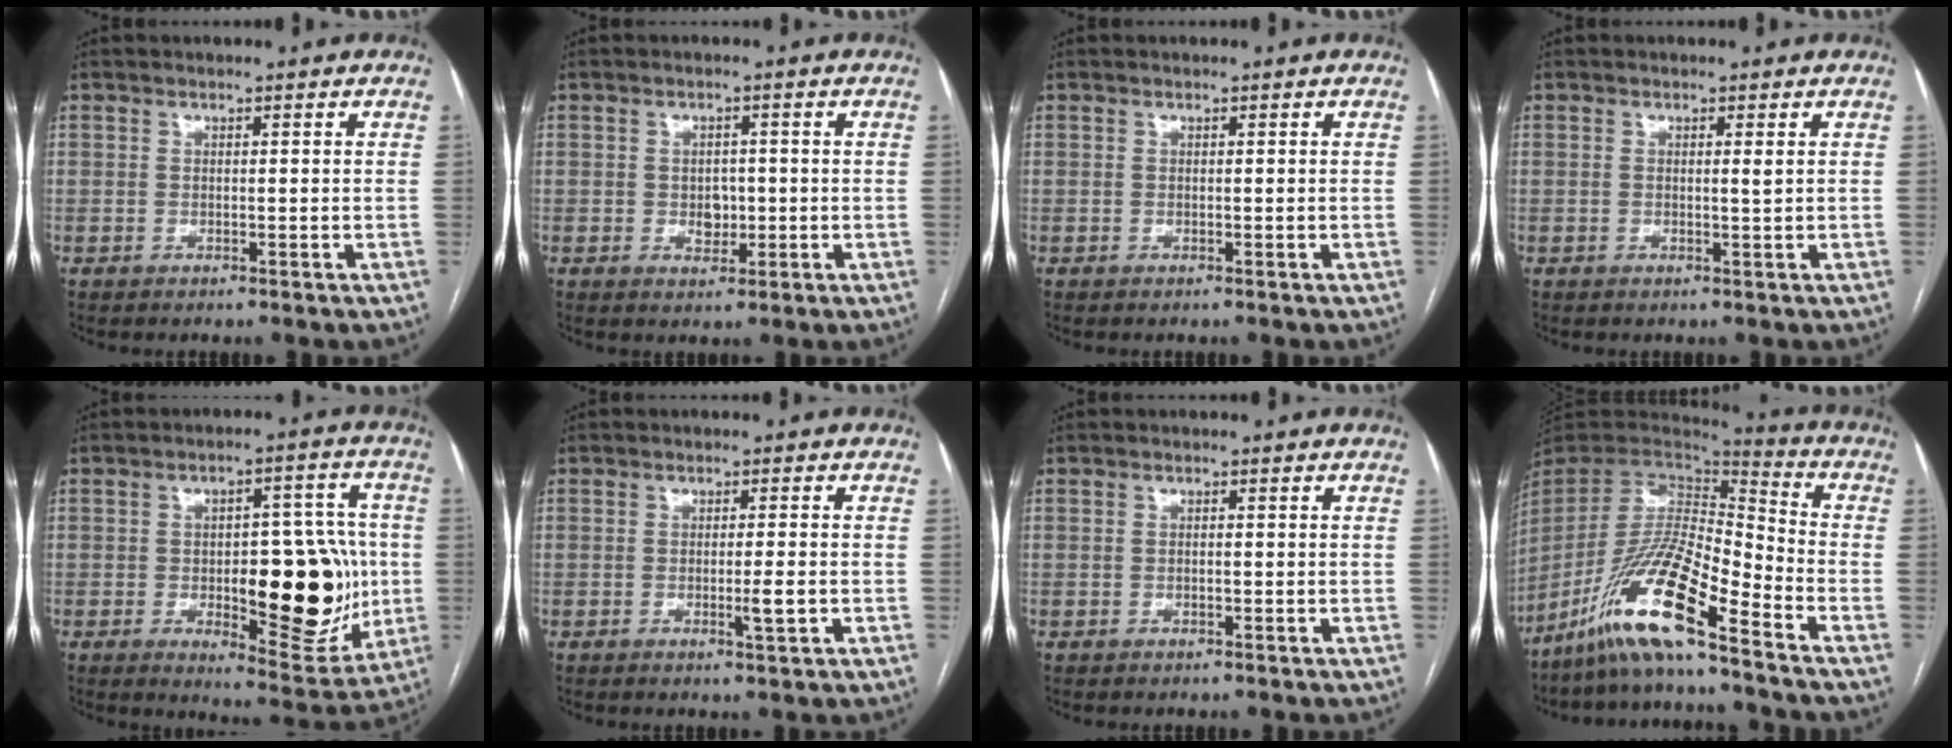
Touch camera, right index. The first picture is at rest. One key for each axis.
{"total": 2.8, "fx": -0.3, "fy": 2.1, "fz": 1.9, "tx": -0.023, "ty": 0.002, "tz": -0.001}
{"total": 0.0}
{"total": 0.9, "fx": 0.2, "fy": -0.1, "fz": 0.9, "tx": -0.016, "ty": -0.001, "tz": 0.002}
{"total": 17.4, "fx": -2.0, "fy": 6.5, "fz": 16.0, "tx": -0.201, "ty": 0.012, "tz": -0.012}
{"total": 2.9, "fx": -0.8, "fy": -0.1, "fz": 2.8, "tx": -0.046, "ty": -0.005, "tz": -0.012}
{"total": 0.6, "fx": -0.1, "fy": 0.1, "fz": 0.6, "tx": -0.011, "ty": 0.000, "tz": -0.002}
{"total": 16.1, "fx": -10.9, "fy": 1.3, "fz": 11.8, "tx": -0.232, "ty": -0.014, "tz": -0.206}